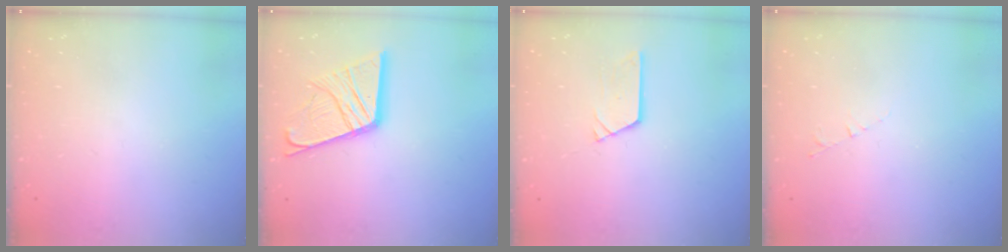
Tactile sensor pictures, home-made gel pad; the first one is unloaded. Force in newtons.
{"total": 17.4, "press": 17.3, "slide": 1.8}
{"total": 2.7, "press": 2.7, "slide": 0.0}
{"total": 3.1, "press": 3.1, "slide": 0.3}